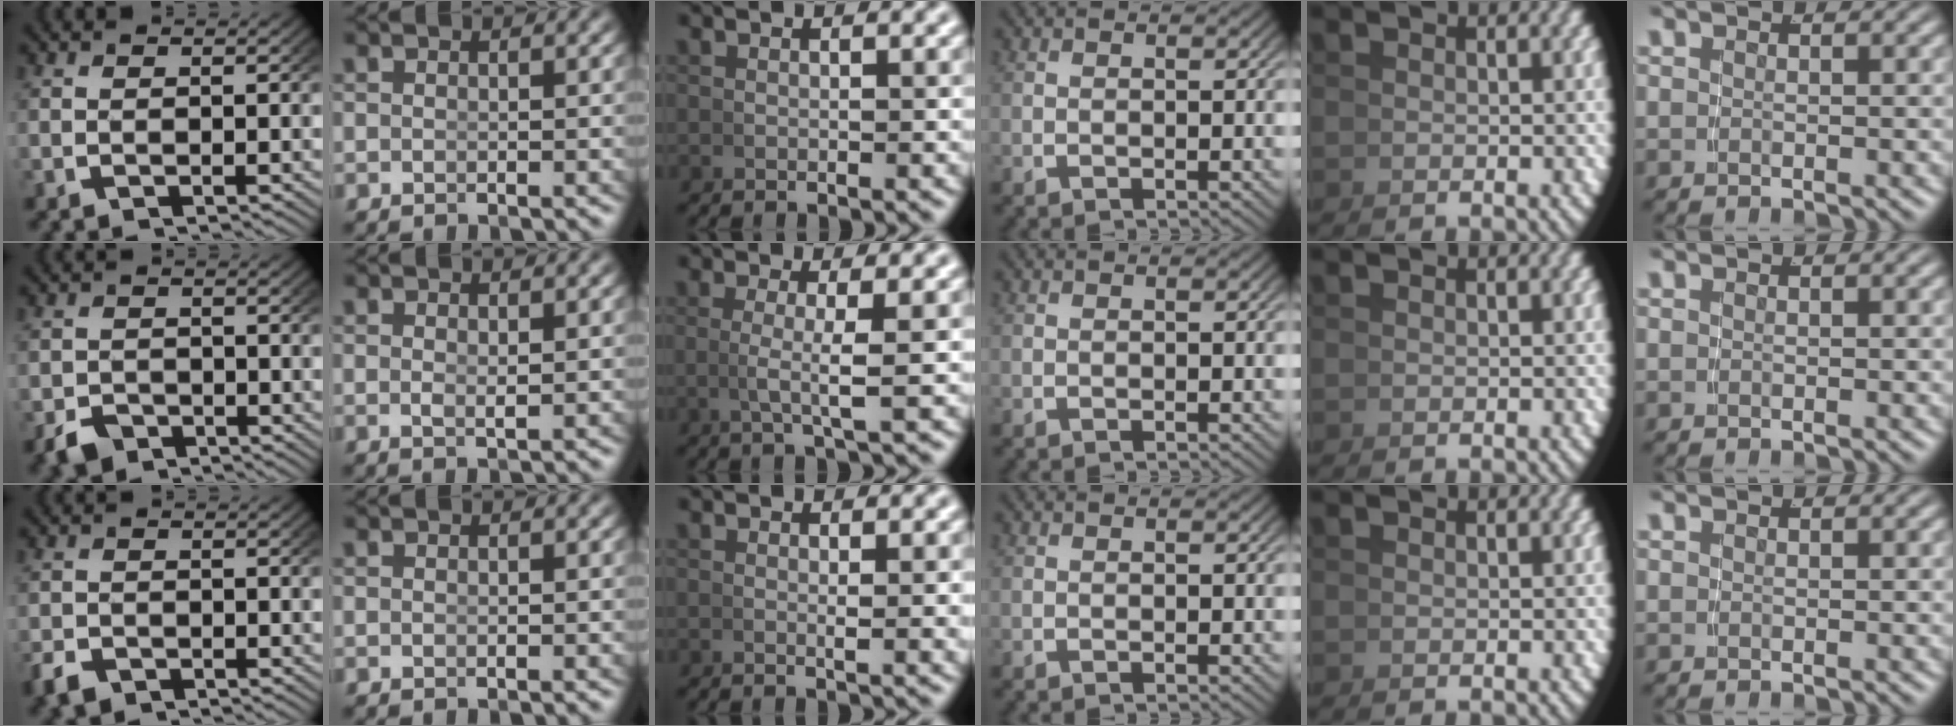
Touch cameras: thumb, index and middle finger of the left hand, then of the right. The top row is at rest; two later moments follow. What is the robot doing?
{"motion": "grasp_and_lifting", "object": "calculator"}